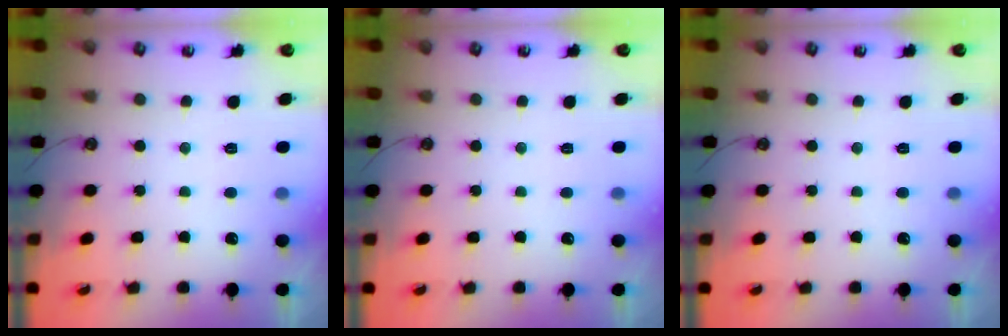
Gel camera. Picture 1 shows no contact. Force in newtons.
{"total": 0.0}
{"total": 0.0}